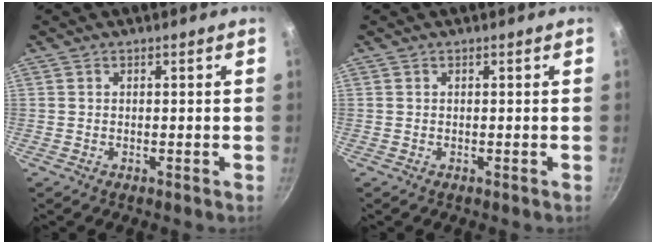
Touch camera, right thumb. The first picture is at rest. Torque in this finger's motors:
{"motor_torque": [-0.01, 0.00, 0.18, 0.12, 0.04]}